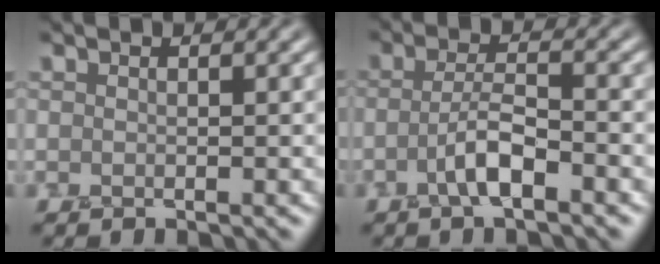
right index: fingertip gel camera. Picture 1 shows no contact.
{"total": 3.2, "force": [-1.4, 0.7, 2.7], "torque": [-0.053, 0.008, -0.033]}